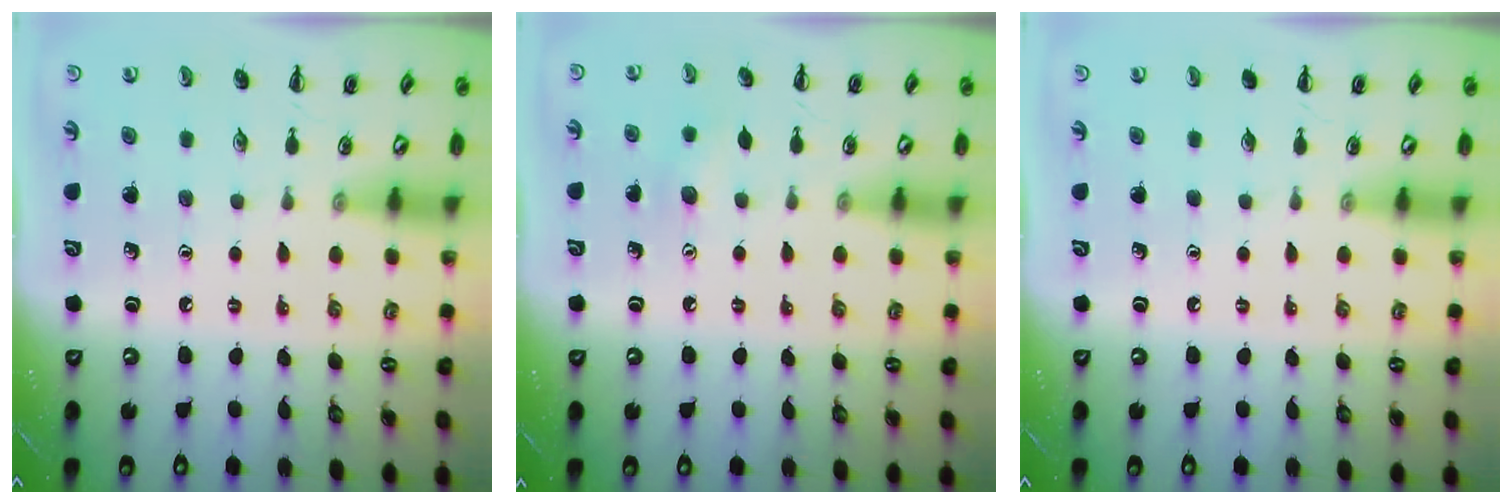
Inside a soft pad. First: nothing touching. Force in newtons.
{"total": 6.5, "press": 6.3, "slide": 1.6}
{"total": 0.0}